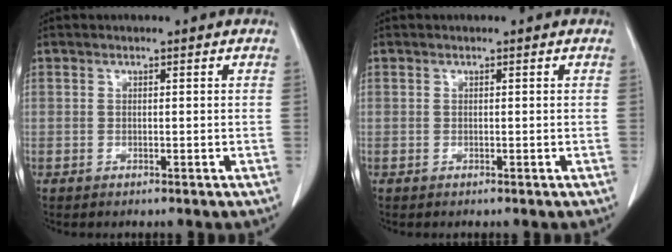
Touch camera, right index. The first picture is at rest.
{"total": 0.0}